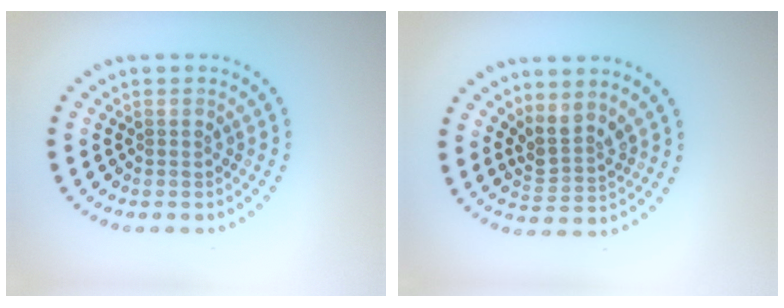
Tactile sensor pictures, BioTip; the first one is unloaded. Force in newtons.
{"total": 2.6, "press": 2.0, "slide": 1.7}